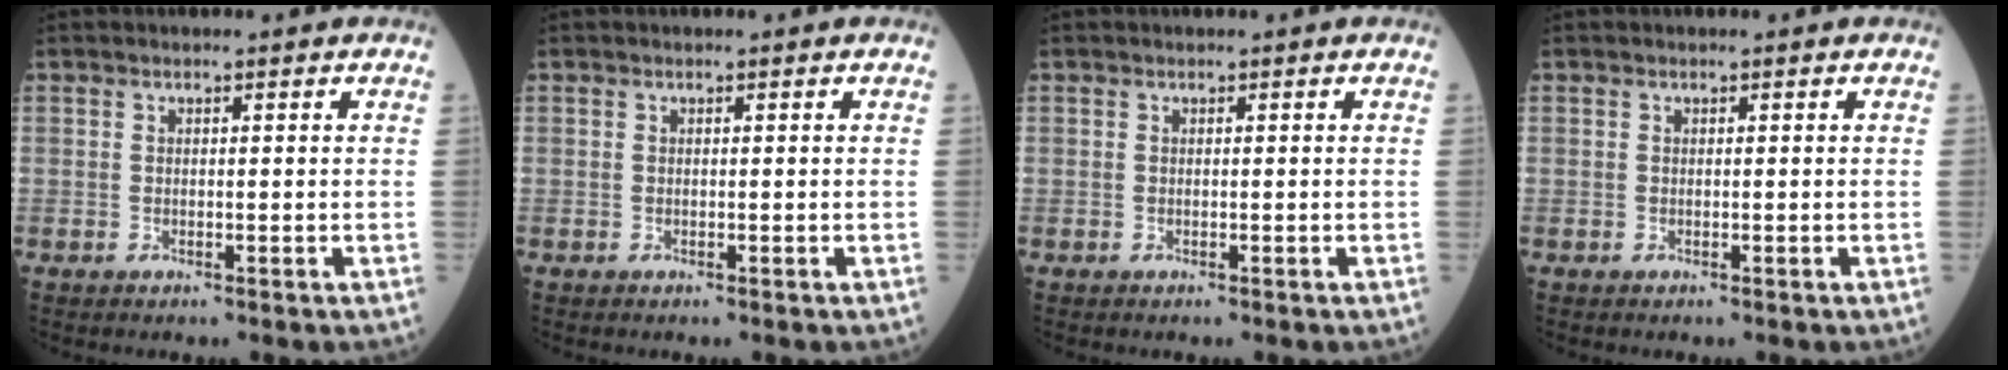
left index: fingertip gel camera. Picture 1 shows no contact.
{"total": 0.0}
{"total": 0.0}
{"total": 0.0}